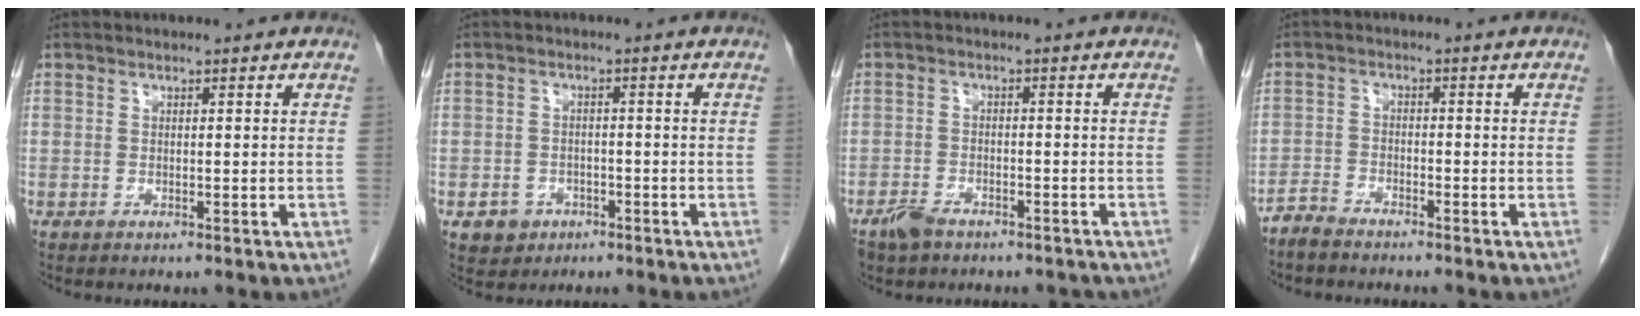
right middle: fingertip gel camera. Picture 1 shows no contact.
{"total": 3.5, "force": [-1.7, 3.0, 0.7], "torque": [-0.005, 0.010, -0.019]}
{"total": 4.6, "force": [-3.7, 2.1, 1.6], "torque": [-0.033, 0.000, -0.059]}
{"total": 2.8, "force": [-2.7, 0.5, 0.4], "torque": [-0.005, -0.005, -0.053]}